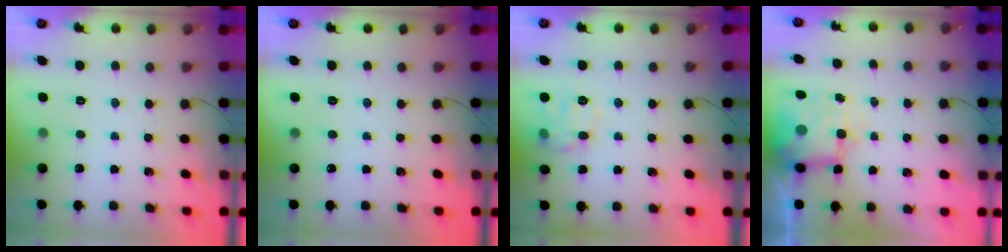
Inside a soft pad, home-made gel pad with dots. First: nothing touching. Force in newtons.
{"total": 0.0}
{"total": 9.4, "press": 9.3, "slide": 0.9}
{"total": 7.6, "press": 7.5, "slide": 1.3}